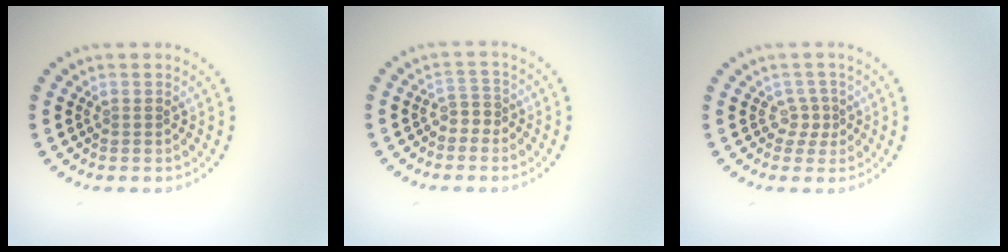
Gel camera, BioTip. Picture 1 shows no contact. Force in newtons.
{"total": 1.7, "press": 1.2, "slide": 1.2}
{"total": 1.6, "press": 1.0, "slide": 1.2}